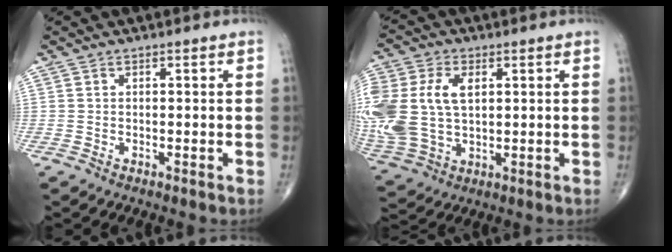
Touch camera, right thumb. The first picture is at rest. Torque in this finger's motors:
{"motor_torque": [1.60, 1.68, 1.65, 0.33, 0.21]}